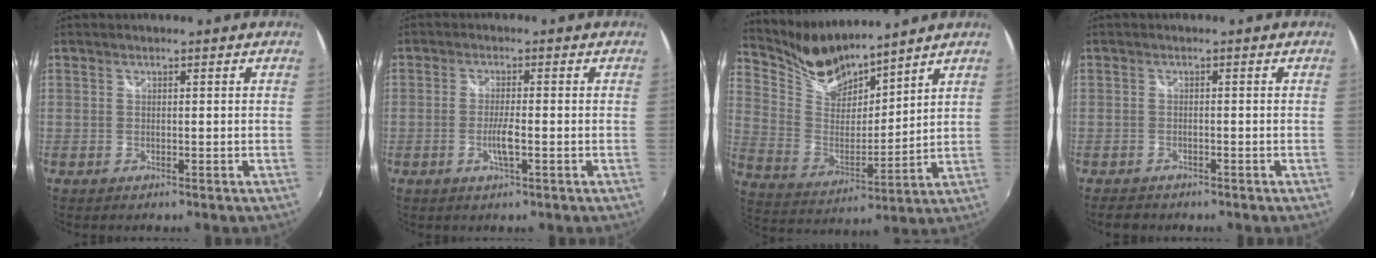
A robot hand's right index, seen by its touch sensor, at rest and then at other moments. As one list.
[{"total": 3.6, "force": [-1.2, 0.4, 3.3], "torque": [-0.066, -0.005, -0.023]}, {"total": 11.3, "force": [10.2, 3.4, 3.2], "torque": [-0.084, -0.011, 0.205]}, {"total": 2.9, "force": [-2.3, 1.3, 1.3], "torque": [-0.031, -0.009, -0.038]}]